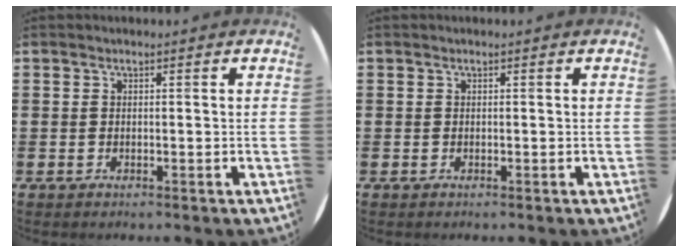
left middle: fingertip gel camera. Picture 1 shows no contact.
{"total": 0.0}